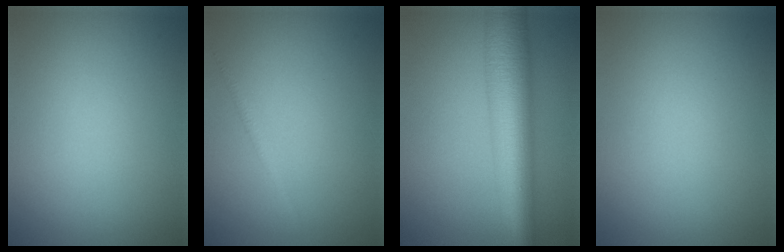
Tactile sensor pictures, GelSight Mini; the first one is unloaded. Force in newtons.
{"total": 1.0, "press": 1.0, "slide": 0.1}
{"total": 10.1, "press": 10.1, "slide": 0.1}
{"total": 0.0}